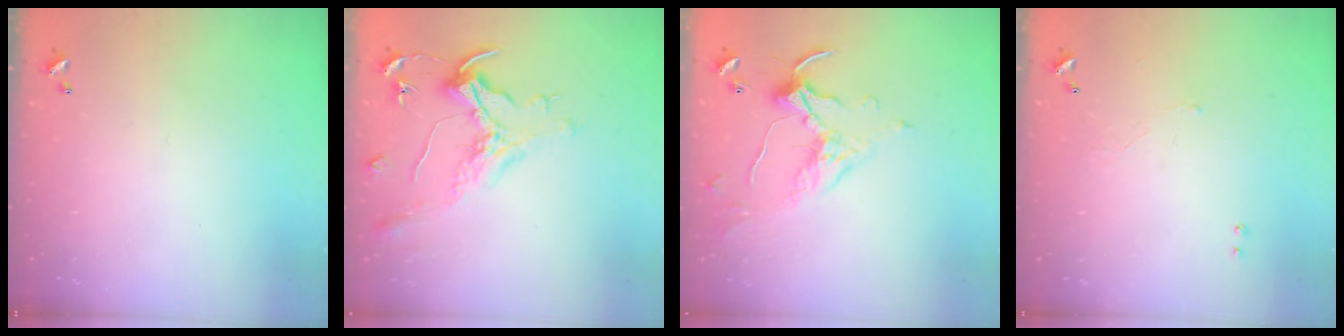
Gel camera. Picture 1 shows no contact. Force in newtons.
{"total": 1.5, "press": 1.3, "slide": 0.7}
{"total": 1.7, "press": 1.5, "slide": 0.8}
{"total": 1.3, "press": 1.2, "slide": 0.5}